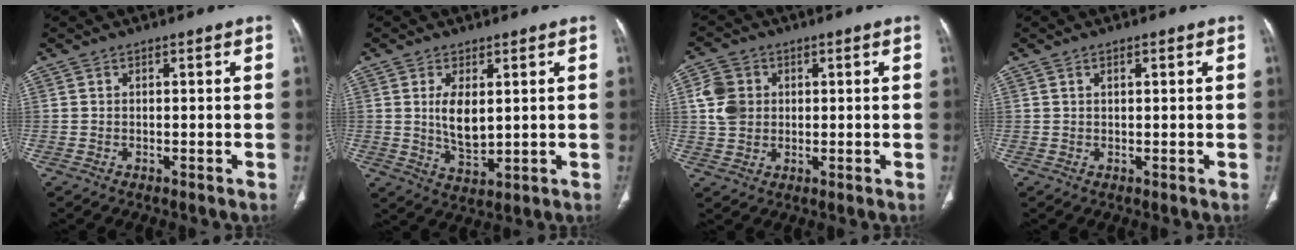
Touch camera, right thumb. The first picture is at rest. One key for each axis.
{"total": 6.5, "fx": 1.4, "fy": 3.3, "fz": 5.5, "tx": -0.095, "ty": -0.021, "tz": 0.034}
{"total": 6.2, "fx": 0.8, "fy": 5.4, "fz": 2.9, "tx": -0.041, "ty": 0.004, "tz": 0.013}
{"total": 1.2, "fx": 0.6, "fy": 0.5, "fz": 1.0, "tx": -0.018, "ty": 0.003, "tz": 0.010}